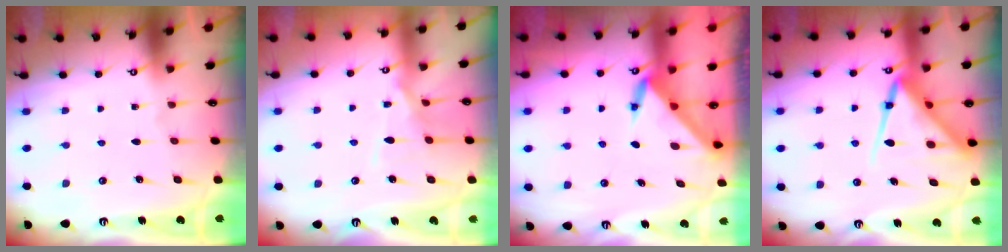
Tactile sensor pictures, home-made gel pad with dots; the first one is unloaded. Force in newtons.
{"total": 9.6, "press": 9.6, "slide": 0.9}
{"total": 3.4, "press": 3.4, "slide": 0.1}
{"total": 13.6, "press": 13.5, "slide": 1.2}